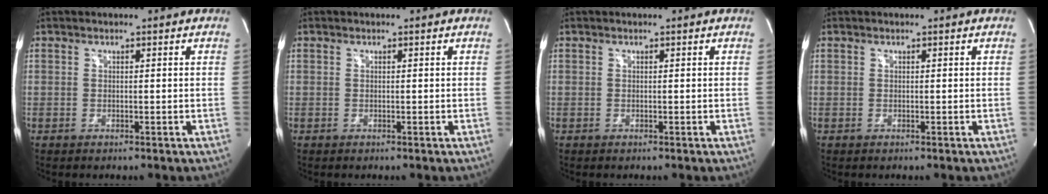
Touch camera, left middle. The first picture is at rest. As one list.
[{"total": 0.0}, {"total": 0.0}, {"total": 0.0}]